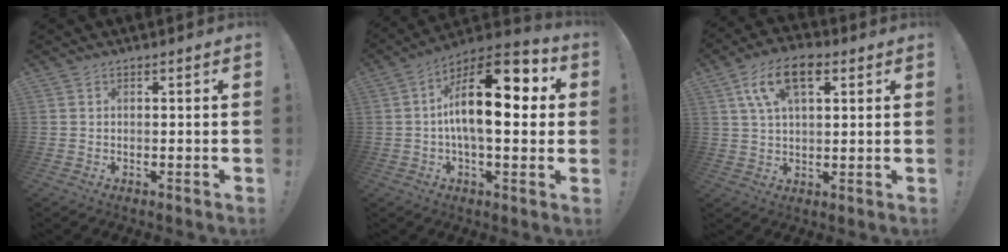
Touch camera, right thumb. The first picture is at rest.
{"total": 19.1, "force": [2.2, 7.9, 17.2], "torque": [-0.289, -0.007, 0.024]}
{"total": 12.1, "force": [5.0, 6.2, 9.1], "torque": [-0.164, 0.003, 0.092]}